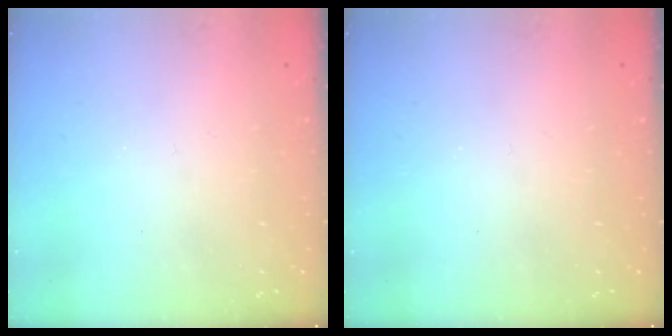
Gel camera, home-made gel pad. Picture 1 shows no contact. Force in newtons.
{"total": 0.0}